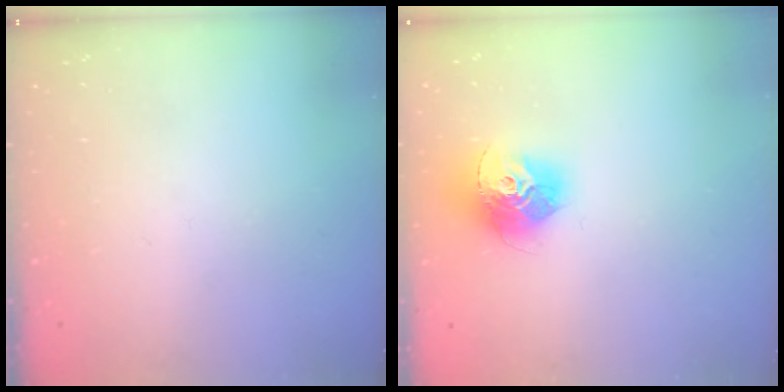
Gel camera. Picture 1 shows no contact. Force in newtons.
{"total": 14.4, "press": 14.3, "slide": 1.3}